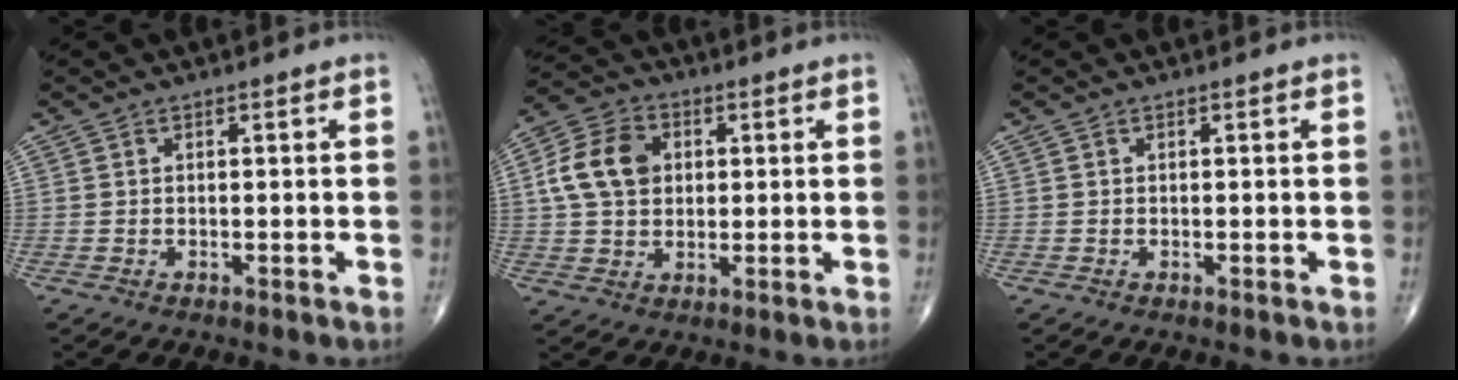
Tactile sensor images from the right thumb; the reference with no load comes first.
{"total": 11.1, "force": [1.9, 8.3, 7.1], "torque": [-0.118, 0.010, 0.029]}
{"total": 0.0}